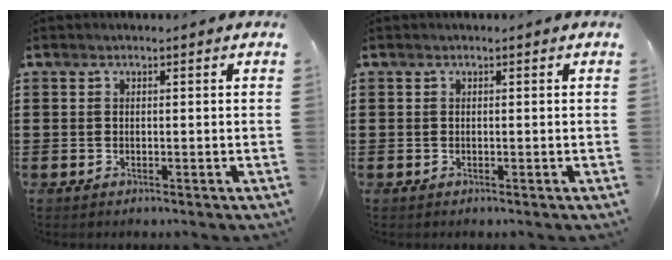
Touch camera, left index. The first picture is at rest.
{"total": 0.0}